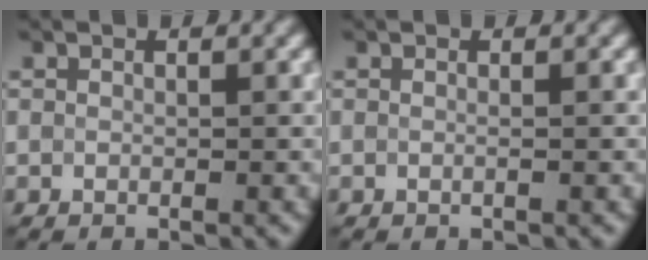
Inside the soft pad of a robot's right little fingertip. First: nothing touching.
{"total": 0.5, "force": [-0.1, 0.1, 0.5], "torque": [-0.008, -0.002, -0.003]}